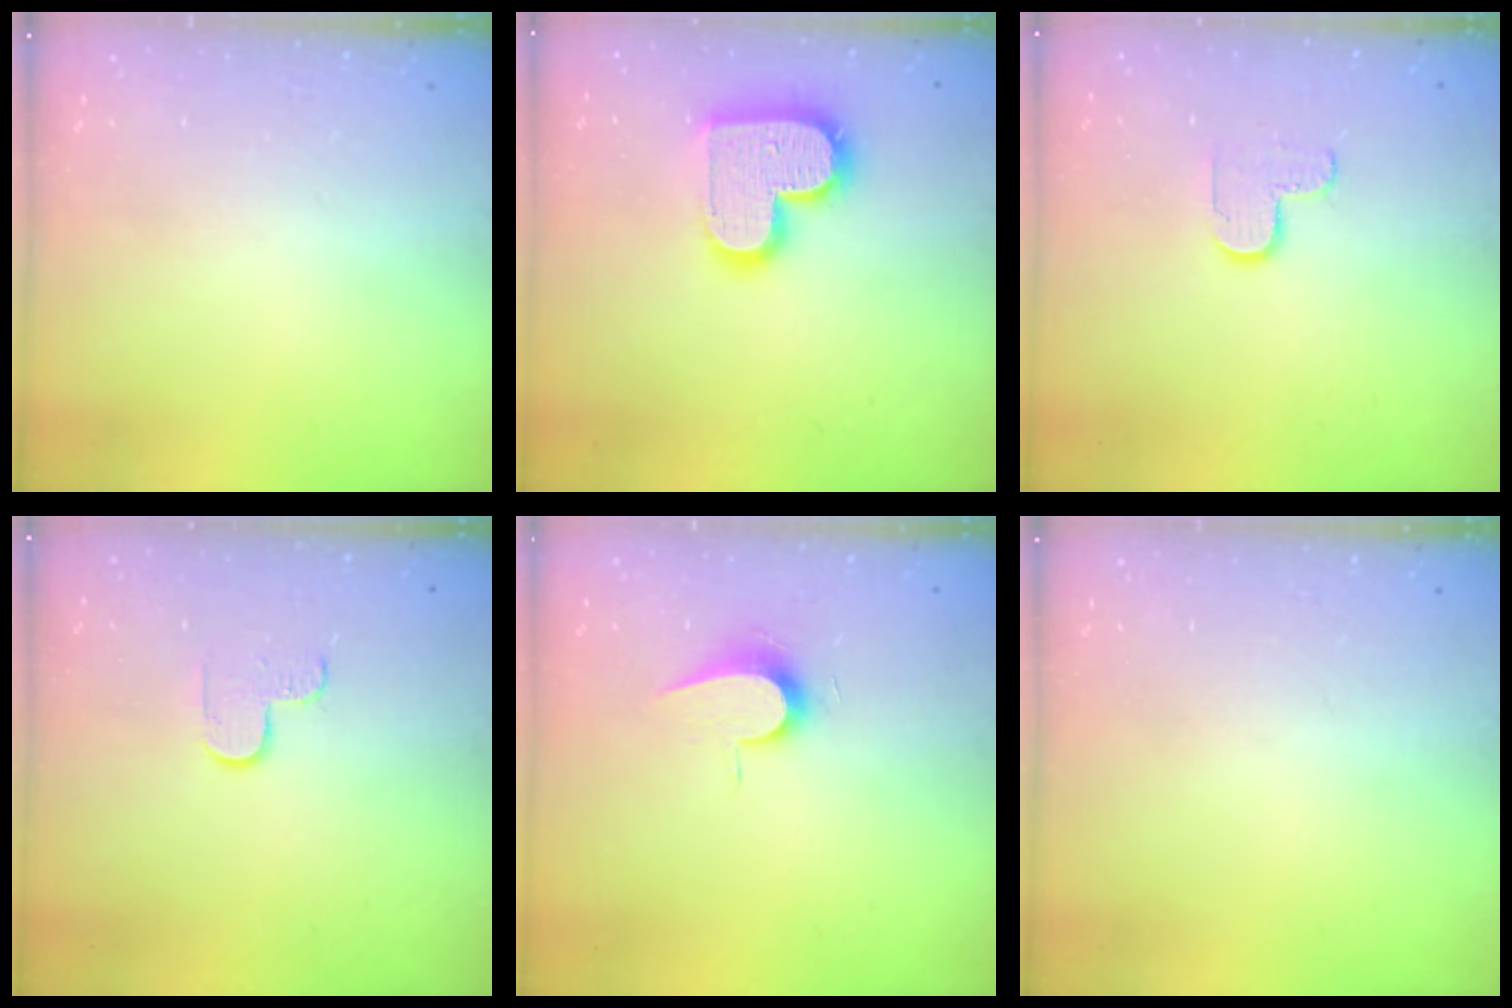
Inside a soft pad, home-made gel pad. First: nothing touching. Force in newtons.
{"total": 16.0, "press": 16.0, "slide": 1.1}
{"total": 5.9, "press": 5.9, "slide": 0.5}
{"total": 3.8, "press": 3.8, "slide": 0.4}
{"total": 7.1, "press": 7.1, "slide": 0.7}
{"total": 0.0}